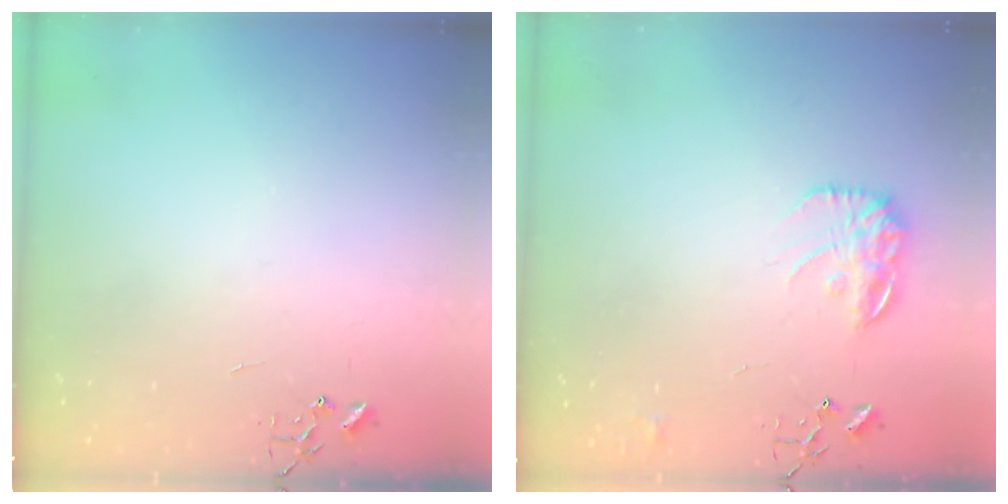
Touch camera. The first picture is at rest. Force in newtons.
{"total": 12.1, "press": 12.1, "slide": 0.5}